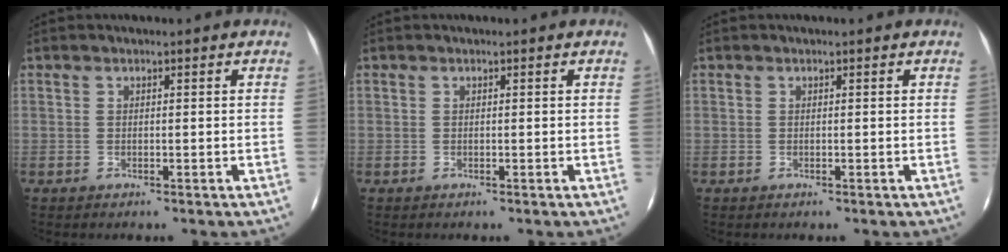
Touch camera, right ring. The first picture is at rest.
{"total": 0.0}
{"total": 0.0}